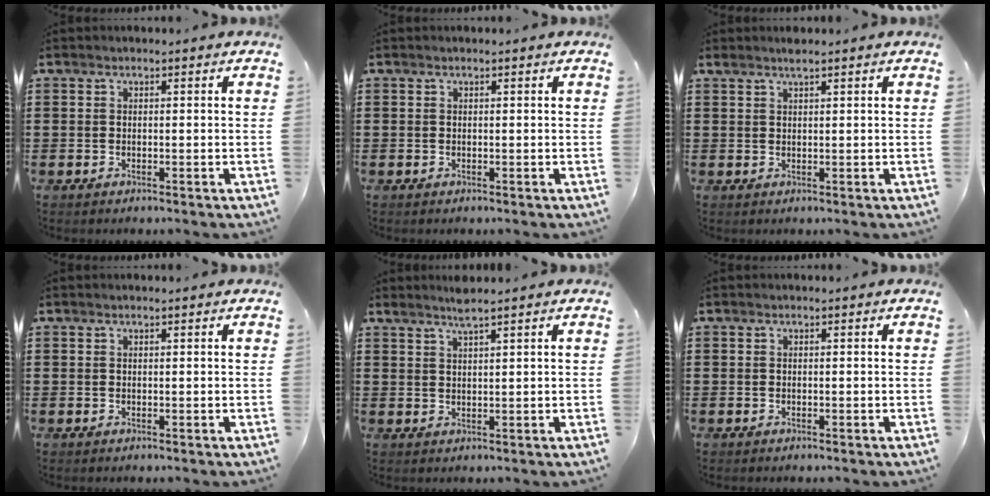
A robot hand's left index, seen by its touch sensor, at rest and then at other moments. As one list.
[{"total": 0.0}, {"total": 1.6, "force": [1.3, 0.0, 0.9], "torque": [-0.019, 0.000, 0.024]}, {"total": 0.0}, {"total": 2.9, "force": [2.4, -0.1, 1.6], "torque": [-0.037, 0.002, 0.044]}, {"total": 0.0}]